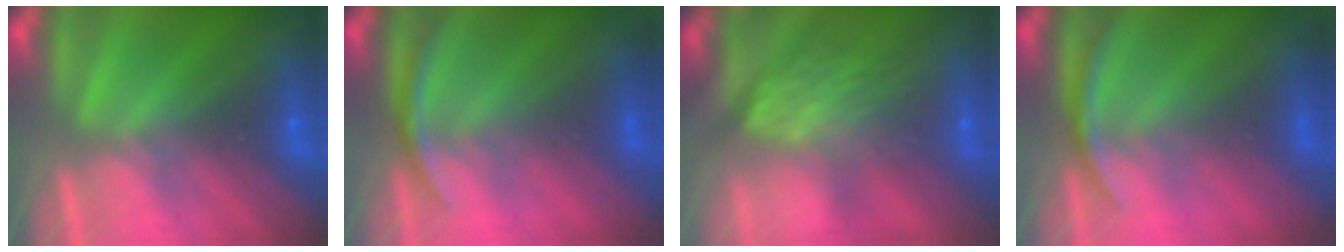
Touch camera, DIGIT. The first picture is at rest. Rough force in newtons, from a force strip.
{"total": 2.9}
{"total": 7.3}
{"total": 2.9}